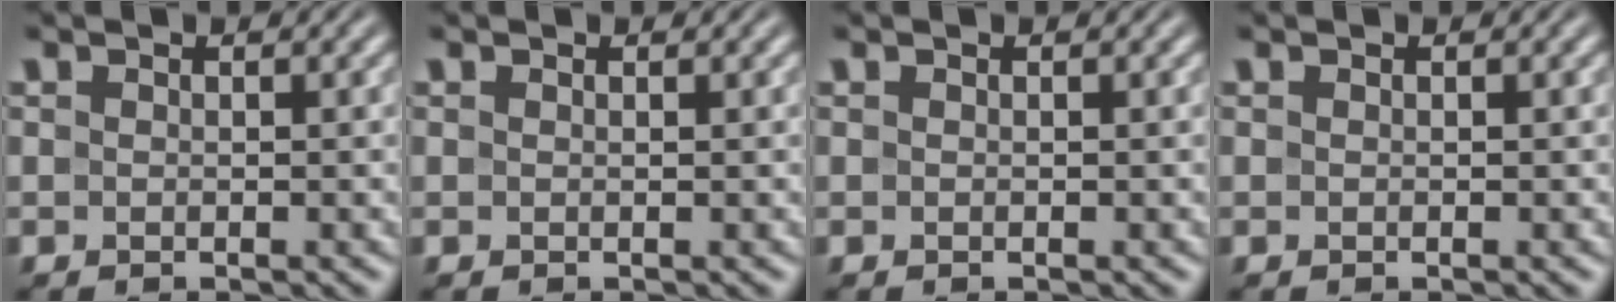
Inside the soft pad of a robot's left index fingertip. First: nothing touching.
{"total": 0.0}
{"total": 0.0}
{"total": 0.0}